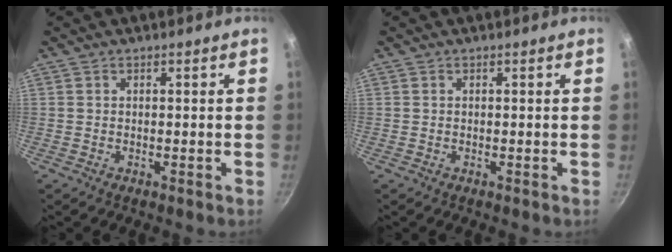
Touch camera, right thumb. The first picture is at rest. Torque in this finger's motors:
{"motor_torque": [-0.02, -0.03, 0.03, 0.02, 0.04]}